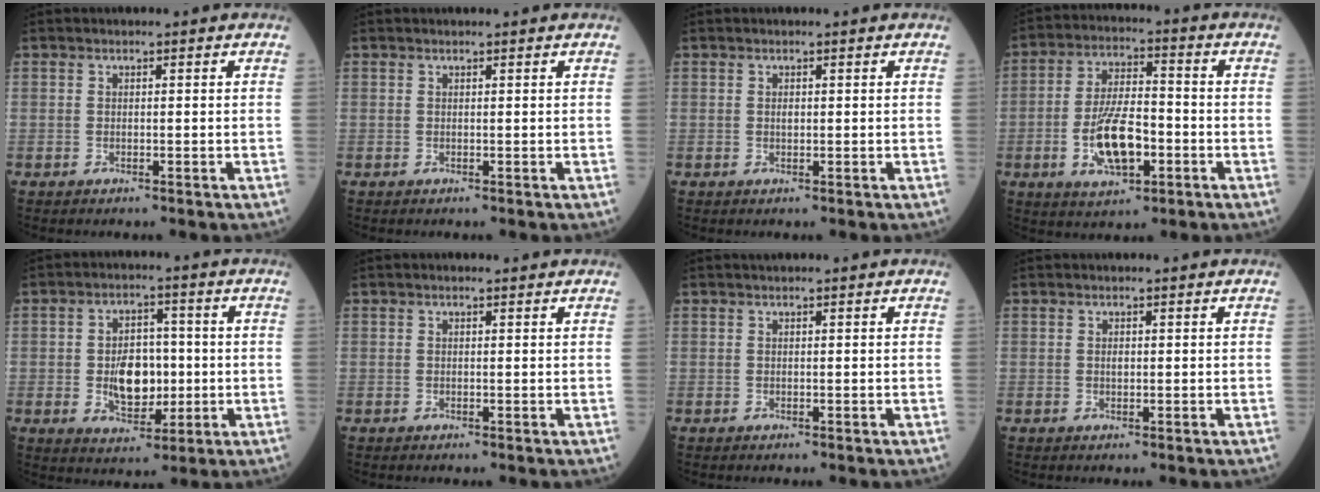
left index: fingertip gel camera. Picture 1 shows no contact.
{"total": 1.3, "force": [1.3, 0.0, 0.4], "torque": [-0.006, 0.009, 0.018]}
{"total": 1.5, "force": [0.3, 0.5, 1.4], "torque": [-0.029, 0.000, 0.007]}
{"total": 10.4, "force": [-3.0, 4.0, 9.1], "torque": [-0.182, 0.002, -0.053]}
{"total": 7.8, "force": [-0.6, 4.8, 6.1], "torque": [-0.111, 0.004, -0.005]}
{"total": 1.0, "force": [0.8, 0.1, 0.5], "torque": [-0.010, 0.008, 0.011]}
{"total": 1.8, "force": [1.6, 0.1, 0.9], "torque": [-0.009, 0.020, 0.021]}
{"total": 0.6, "force": [0.3, 0.3, 0.5], "torque": [-0.012, 0.002, 0.005]}